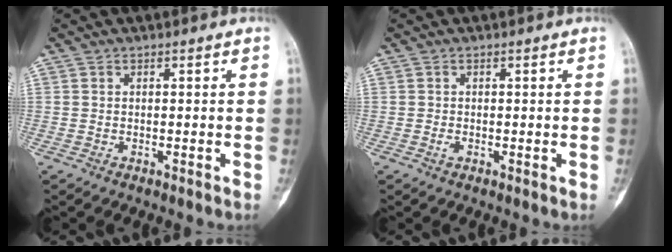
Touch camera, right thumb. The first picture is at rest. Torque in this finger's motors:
{"motor_torque": [0.16, 0.09, 0.21, -0.02, -0.01]}